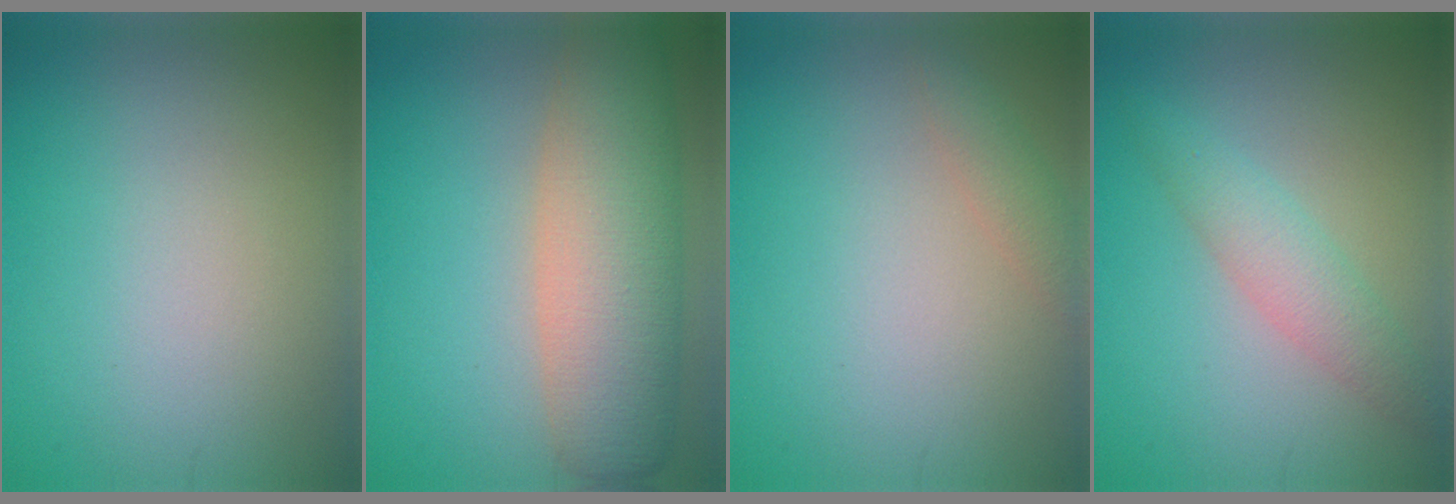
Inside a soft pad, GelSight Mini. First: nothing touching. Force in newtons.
{"total": 8.7, "press": 8.7, "slide": 0.9}
{"total": 1.6, "press": 1.6, "slide": 0.2}
{"total": 2.9, "press": 2.9, "slide": 0.1}